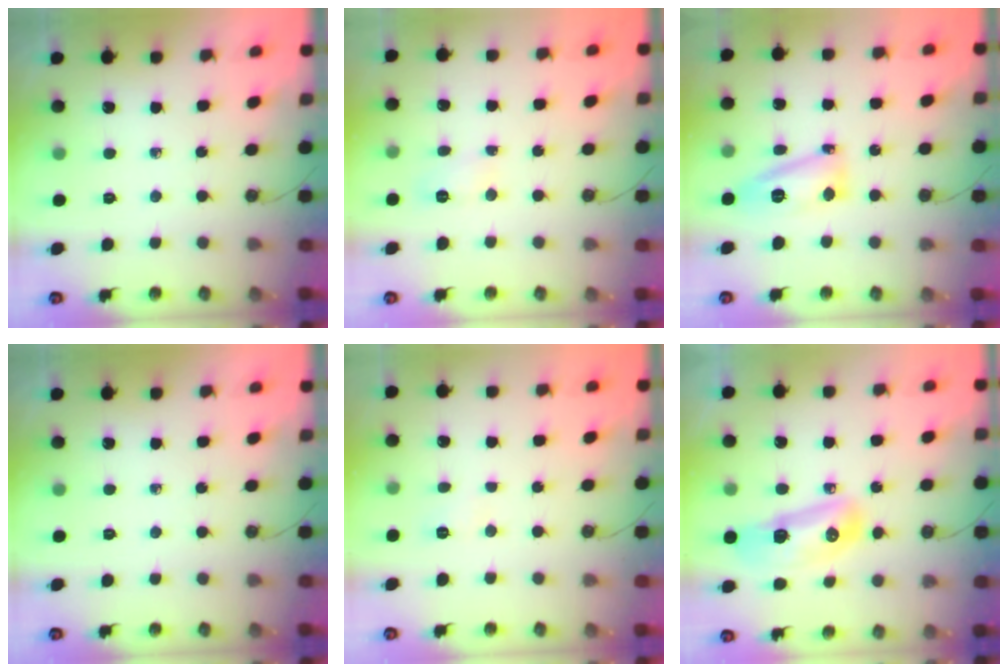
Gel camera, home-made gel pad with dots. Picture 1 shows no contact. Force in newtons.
{"total": 3.7, "press": 3.7, "slide": 0.3}
{"total": 12.8, "press": 12.7, "slide": 1.3}
{"total": 0.0}
{"total": 3.5, "press": 2.8, "slide": 2.2}
{"total": 14.2, "press": 12.9, "slide": 6.0}